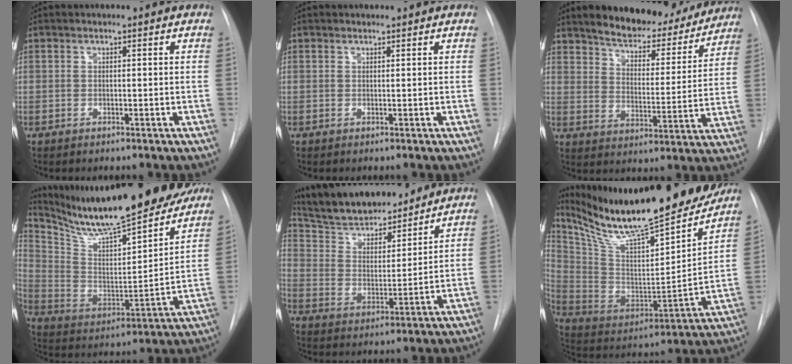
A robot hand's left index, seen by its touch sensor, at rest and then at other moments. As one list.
[{"total": 0.0}, {"total": 18.1, "force": [16.1, 5.0, 6.5], "torque": [-0.087, -0.019, 0.229]}, {"total": 24.5, "force": [21.2, 3.0, 11.8], "torque": [-0.205, -0.033, 0.326]}, {"total": 17.8, "force": [16.0, 4.0, 6.7], "torque": [-0.113, 0.011, 0.265]}, {"total": 27.5, "force": [23.7, 3.3, 13.7], "torque": [-0.251, -0.052, 0.368]}]